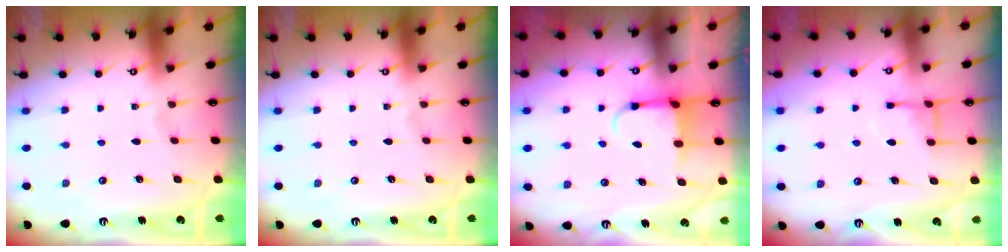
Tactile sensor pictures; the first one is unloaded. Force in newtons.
{"total": 0.0}
{"total": 3.8, "press": 3.6, "slide": 1.0}
{"total": 7.7, "press": 7.7, "slide": 0.4}